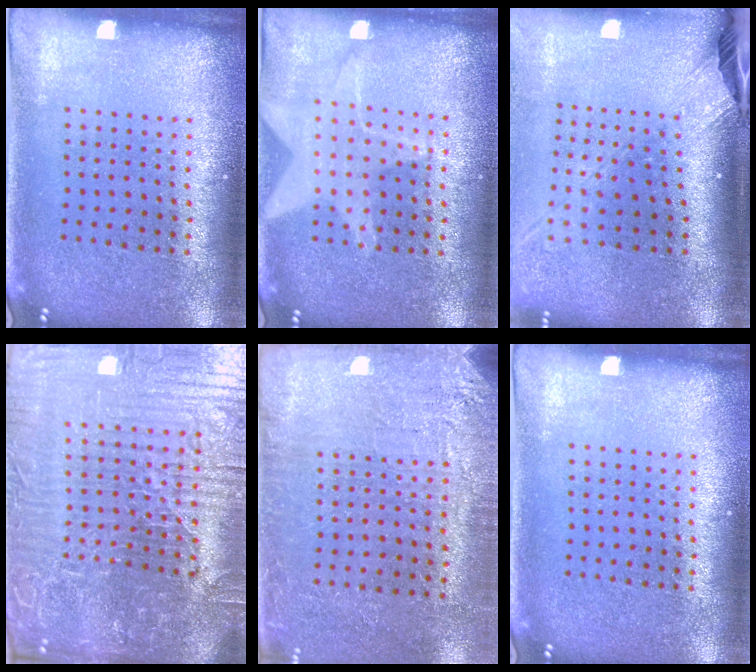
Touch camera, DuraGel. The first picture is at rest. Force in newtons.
{"total": 1.1, "press": 1.1, "slide": 0.1}
{"total": 2.6, "press": 1.9, "slide": 1.8}
{"total": 8.0, "press": 7.1, "slide": 3.6}
{"total": 2.9, "press": 2.8, "slide": 0.9}
{"total": 0.0}